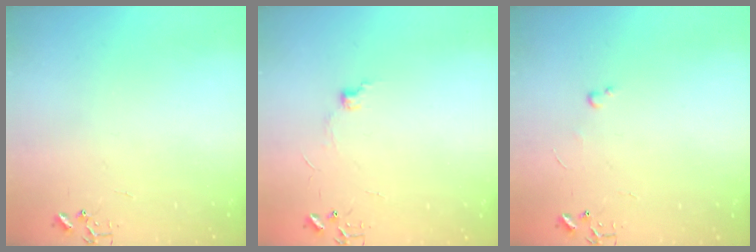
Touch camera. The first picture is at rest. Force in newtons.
{"total": 5.3, "press": 5.2, "slide": 0.7}
{"total": 2.4, "press": 2.3, "slide": 0.4}